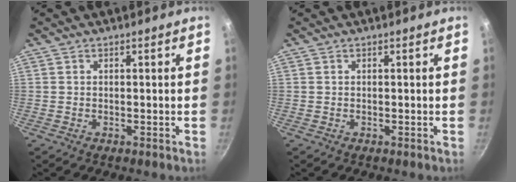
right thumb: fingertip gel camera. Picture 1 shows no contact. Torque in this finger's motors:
{"motor_torque": [0.00, 0.00, 0.00, 0.00, 0.00]}